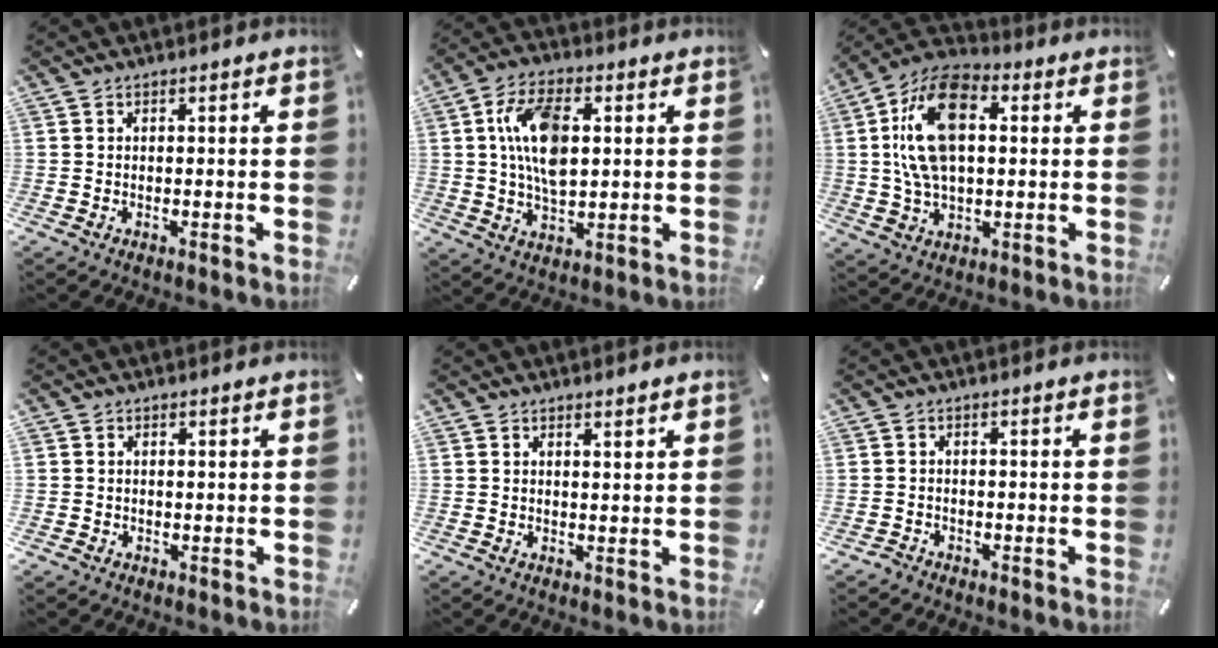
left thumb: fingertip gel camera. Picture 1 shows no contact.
{"total": 12.3, "force": [2.1, 6.9, 10.0], "torque": [-0.198, 0.000, 0.036]}
{"total": 17.6, "force": [2.7, 11.1, 13.4], "torque": [-0.281, 0.003, 0.044]}
{"total": 1.4, "force": [0.0, 1.4, -0.2], "torque": [0.005, 0.004, -0.003]}
{"total": 1.3, "force": [1.2, 0.0, 0.4], "torque": [-0.007, -0.004, 0.023]}
{"total": 1.4, "force": [-1.2, 0.5, 0.2], "torque": [-0.003, 0.006, -0.027]}